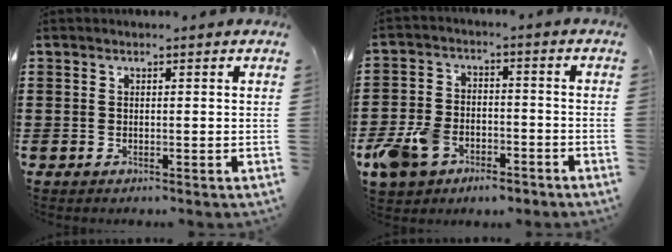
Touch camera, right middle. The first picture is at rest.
{"total": 7.2, "force": [-5.1, 4.0, 3.2], "torque": [-0.092, 0.009, -0.105]}